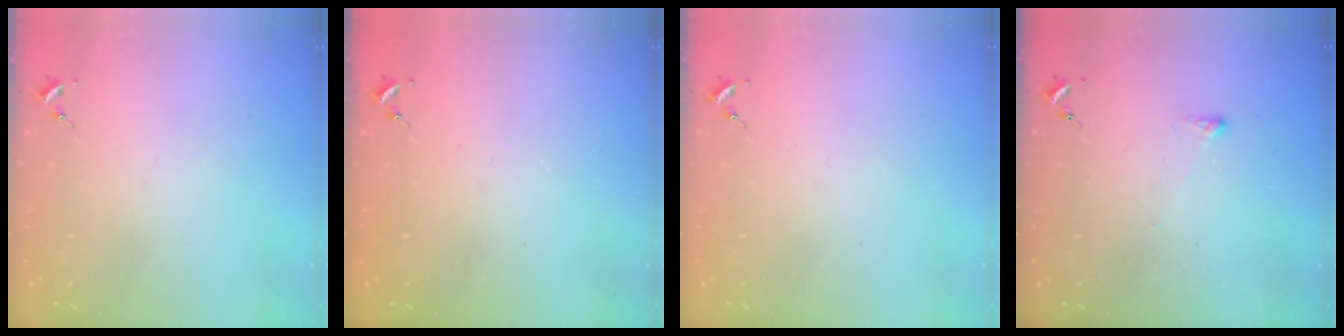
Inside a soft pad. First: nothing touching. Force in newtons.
{"total": 0.7, "press": 0.7, "slide": 0.1}
{"total": 0.0}
{"total": 2.4, "press": 2.4, "slide": 0.5}